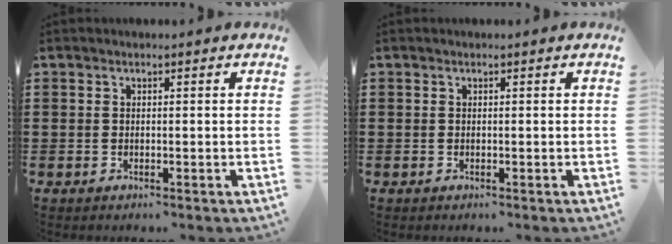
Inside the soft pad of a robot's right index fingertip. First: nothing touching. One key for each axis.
{"total": 0.0}